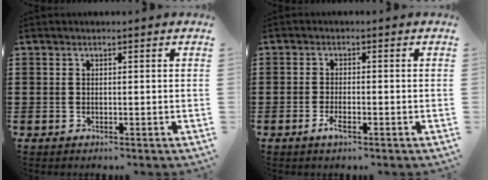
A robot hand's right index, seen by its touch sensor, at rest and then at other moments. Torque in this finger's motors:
{"motor_torque": [2.14, 0.00, 0.13, 0.02]}